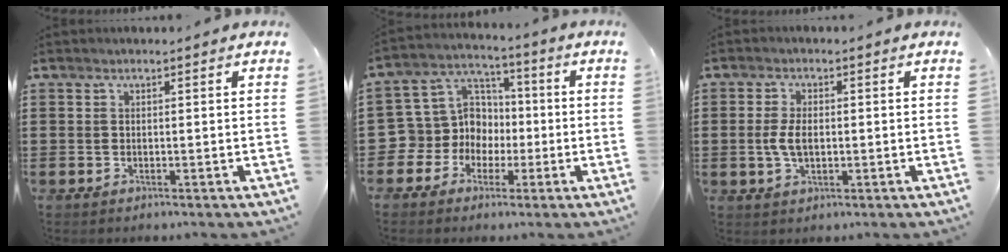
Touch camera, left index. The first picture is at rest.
{"total": 8.9, "force": [-1.4, 8.6, 1.6], "torque": [-0.088, 0.000, -0.028]}
{"total": 4.2, "force": [-0.1, 2.1, 3.7], "torque": [-0.086, 0.001, -0.007]}